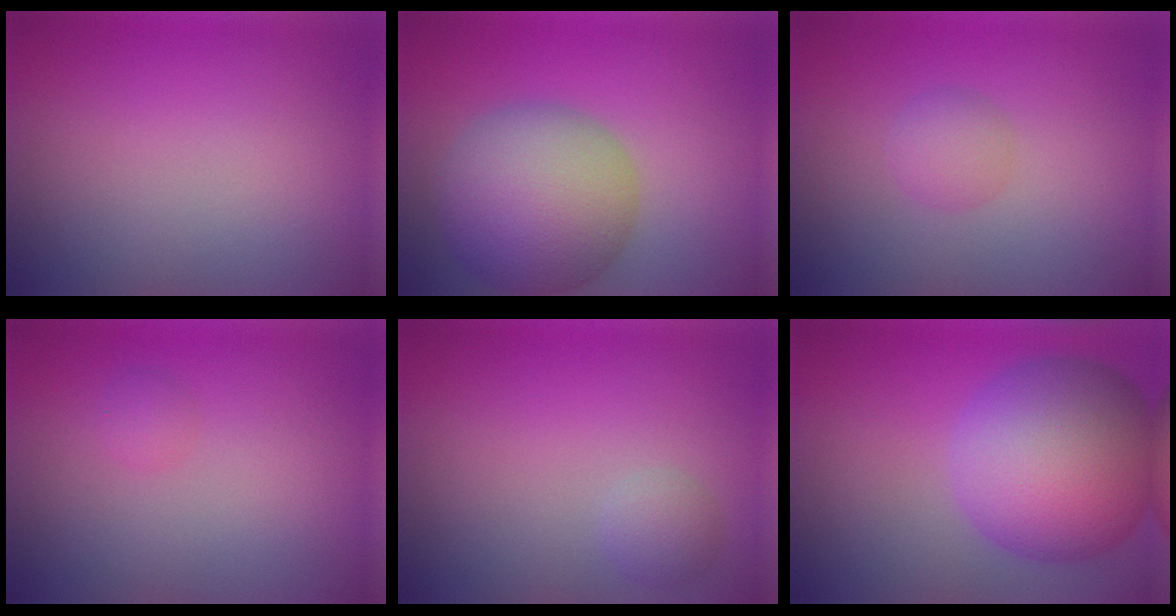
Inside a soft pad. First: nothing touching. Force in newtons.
{"total": 9.5, "press": 9.5, "slide": 0.5}
{"total": 1.8, "press": 1.8, "slide": 0.1}
{"total": 0.8, "press": 0.8, "slide": 0.1}
{"total": 1.5, "press": 1.5, "slide": 0.1}
{"total": 11.3, "press": 11.3, "slide": 0.3}